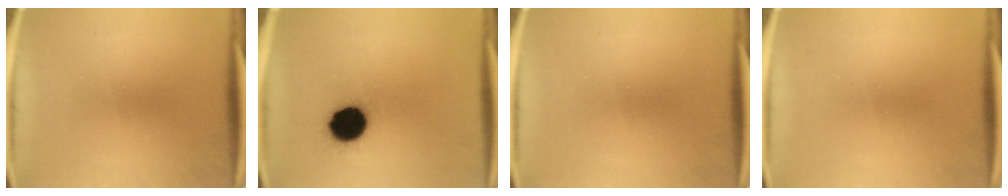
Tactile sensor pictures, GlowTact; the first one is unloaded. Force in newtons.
{"total": 12.3}
{"total": 0.0}
{"total": 0.0}